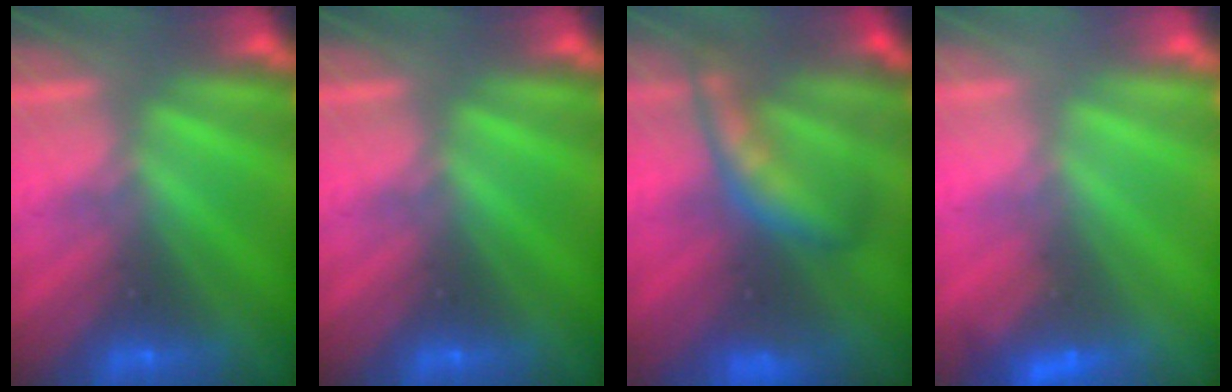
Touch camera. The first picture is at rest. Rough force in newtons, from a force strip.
{"total": 0.0}
{"total": 8.5}
{"total": 7.8}